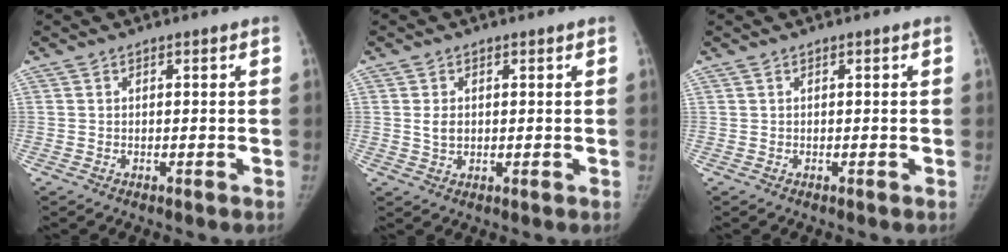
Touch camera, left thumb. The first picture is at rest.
{"total": 2.8, "force": [0.4, 2.0, 1.9], "torque": [-0.027, -0.003, 0.011]}
{"total": 0.0}